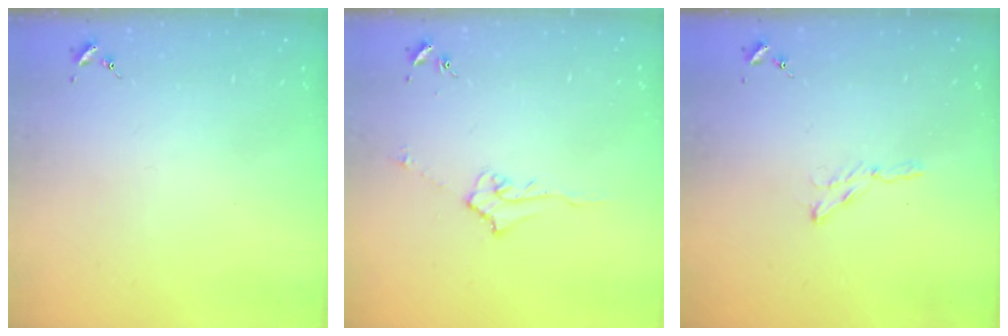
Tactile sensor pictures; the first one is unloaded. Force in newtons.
{"total": 5.1, "press": 5.0, "slide": 0.6}
{"total": 3.9, "press": 3.8, "slide": 0.5}